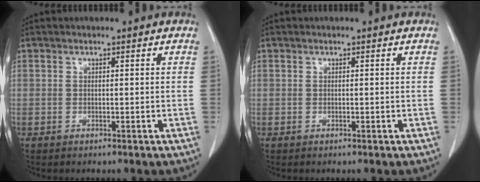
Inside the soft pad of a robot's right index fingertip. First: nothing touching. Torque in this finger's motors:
{"motor_torque": [-0.03, 0.02, 0.00, 0.00]}